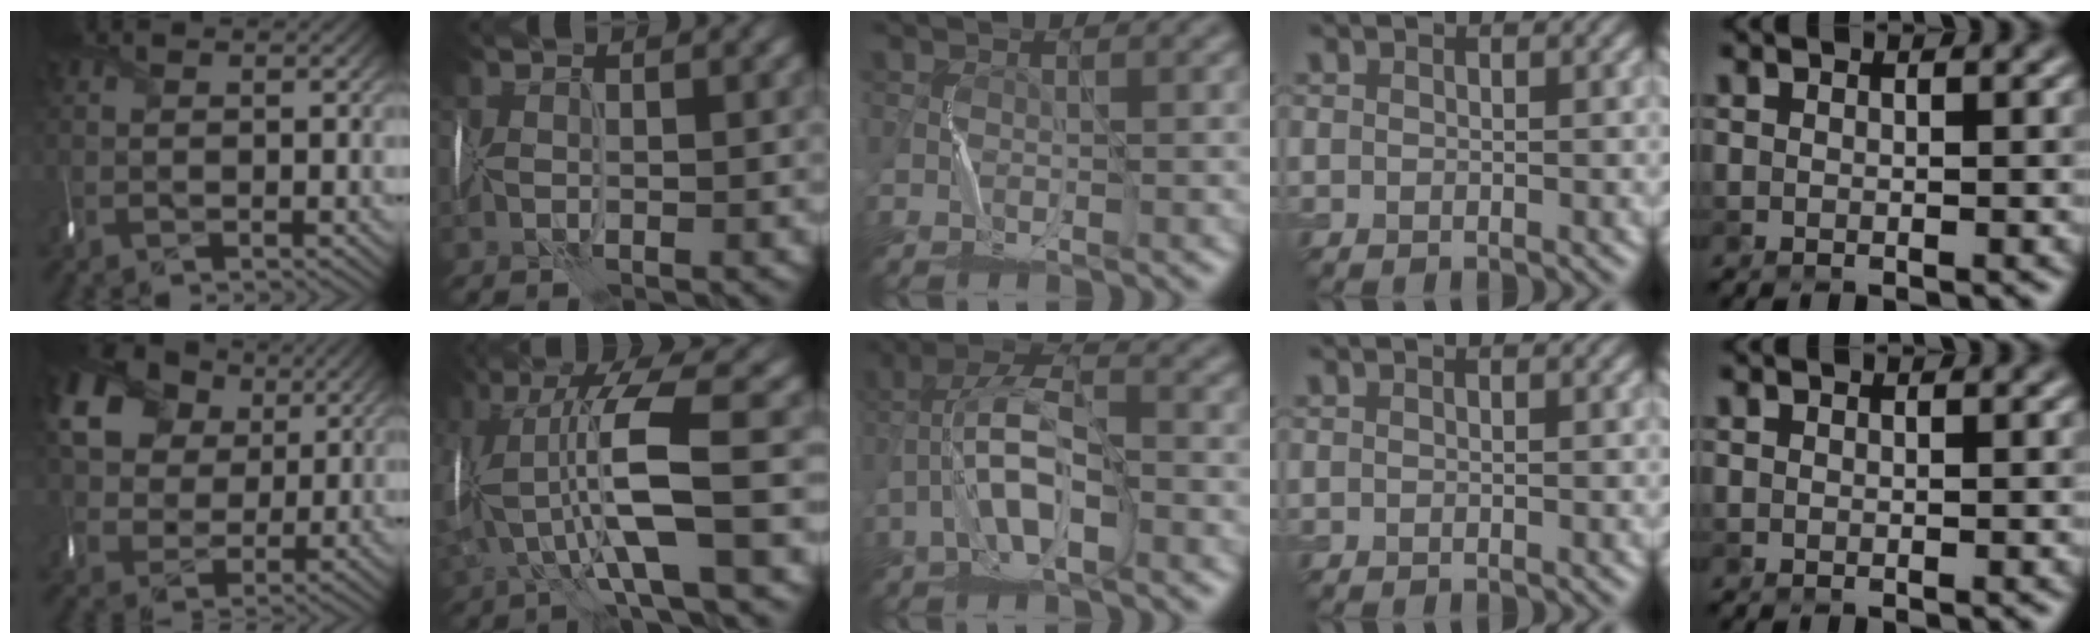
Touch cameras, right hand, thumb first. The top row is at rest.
{"thumb": {"total": 13.2, "force": [6.1, 9.6, 6.5], "torque": [-0.183, 0.044, 0.105]}, "index": {"total": 8.1, "force": [-0.9, 2.3, 7.8], "torque": [-0.159, 0.012, -0.015]}, "middle": {"total": 6.4, "force": [-1.9, 2.4, 5.7], "torque": [-0.120, 0.017, -0.038]}}